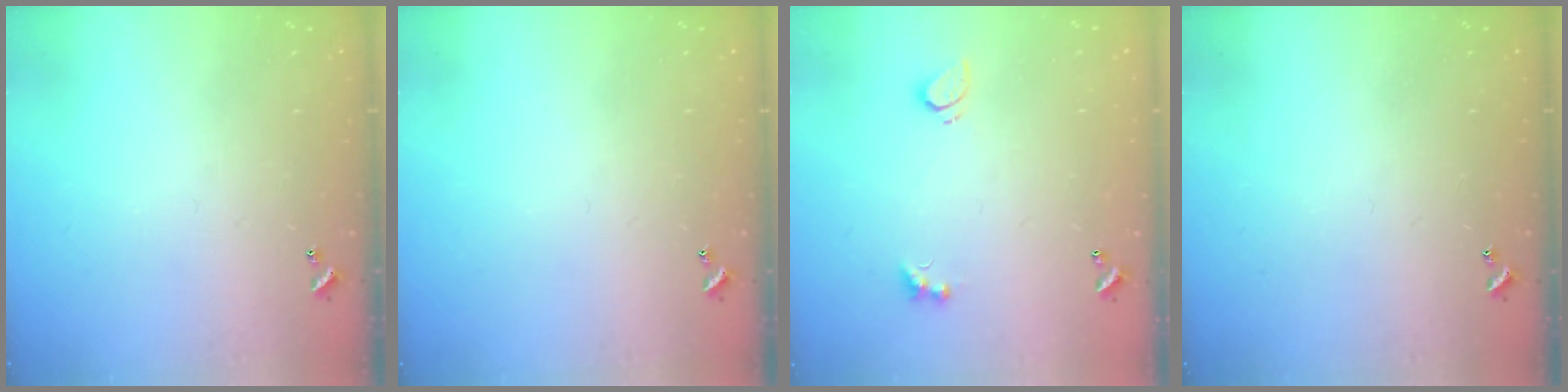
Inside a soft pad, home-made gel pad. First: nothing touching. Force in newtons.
{"total": 0.0}
{"total": 3.0, "press": 2.7, "slide": 1.1}
{"total": 0.0}